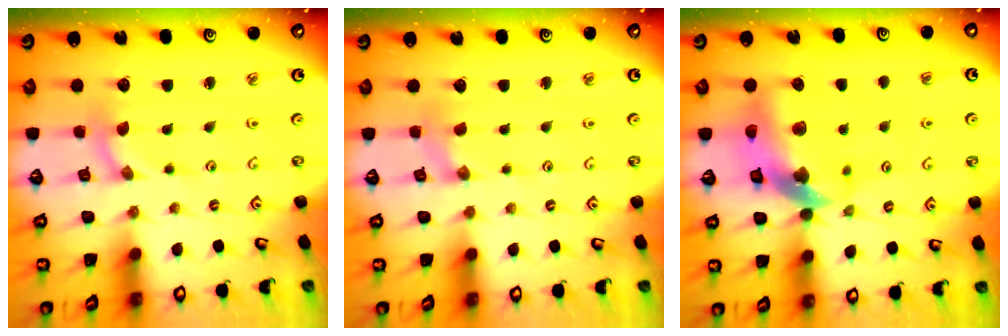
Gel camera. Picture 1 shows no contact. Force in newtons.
{"total": 1.7, "press": 1.7, "slide": 0.3}
{"total": 14.9, "press": 14.8, "slide": 2.1}